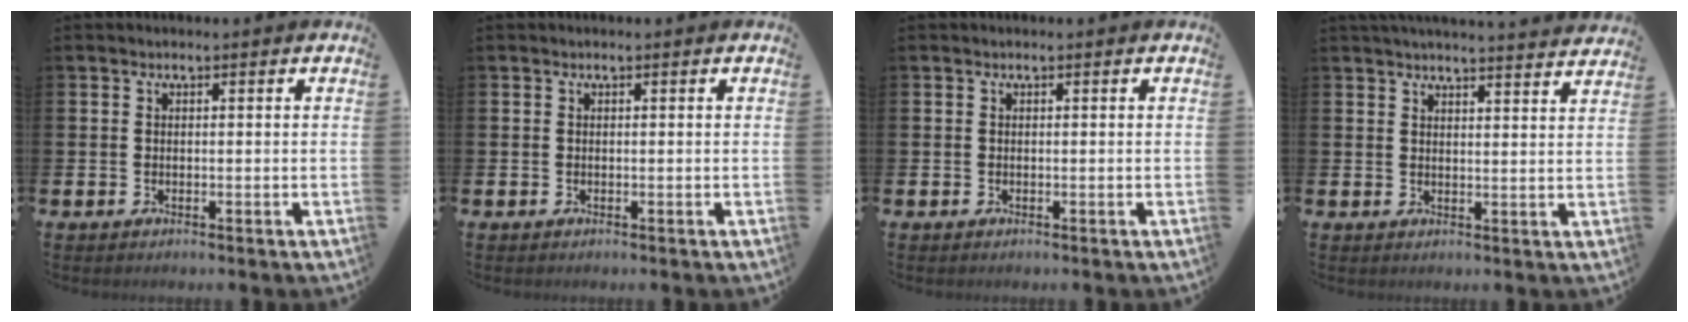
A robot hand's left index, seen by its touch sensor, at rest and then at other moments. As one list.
[{"total": 0.0}, {"total": 0.0}, {"total": 3.7, "force": [3.7, -0.4, 0.1], "torque": [0.005, -0.028, 0.064]}]